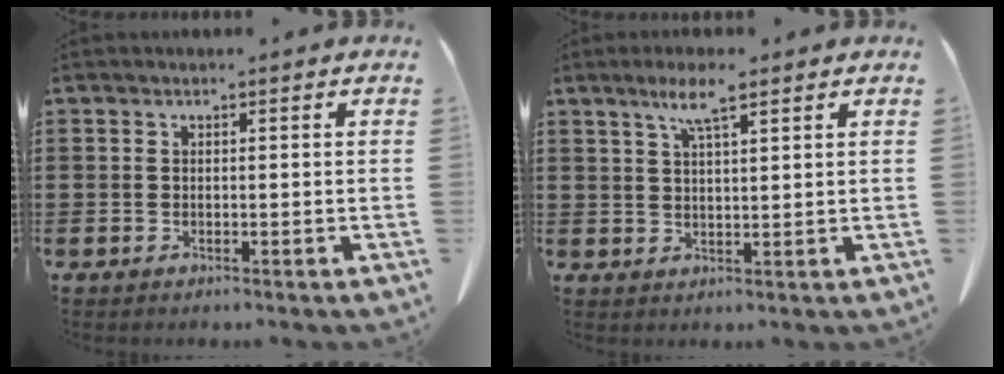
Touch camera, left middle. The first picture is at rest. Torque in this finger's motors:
{"motor_torque": [1.21, -0.35, 0.16, 0.11]}